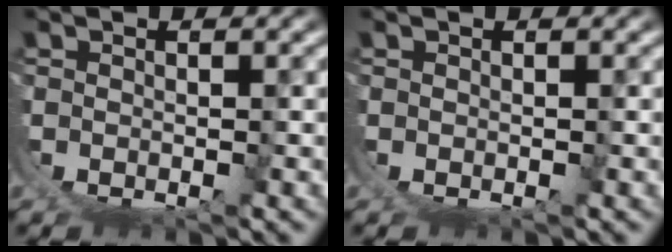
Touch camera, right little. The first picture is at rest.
{"total": 0.0}